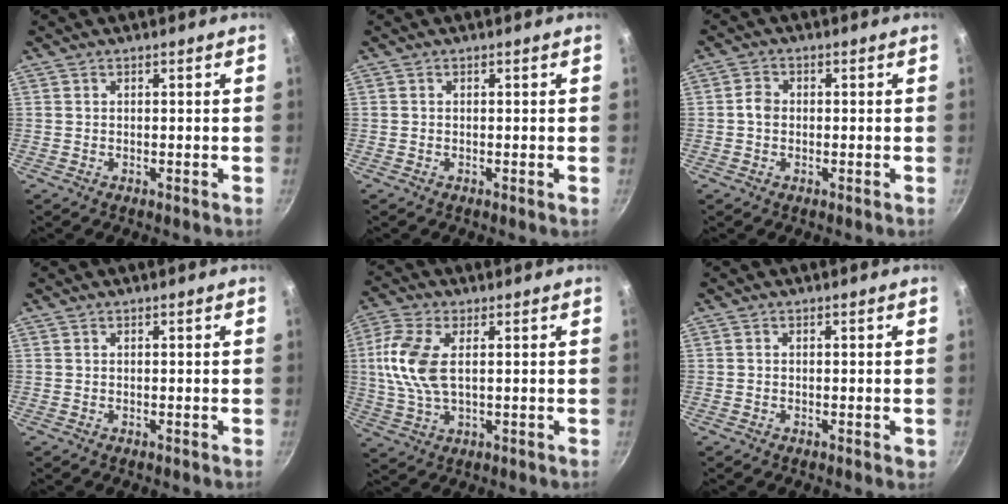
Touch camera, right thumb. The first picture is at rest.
{"total": 0.0}
{"total": 2.7, "force": [-0.2, 2.1, 1.6], "torque": [-0.022, 0.010, -0.007]}
{"total": 0.0}
{"total": 10.3, "force": [1.6, 5.0, 8.9], "torque": [-0.189, 0.006, 0.027]}
{"total": 1.0, "force": [-0.2, 0.6, 0.8], "torque": [-0.008, 0.002, -0.004]}